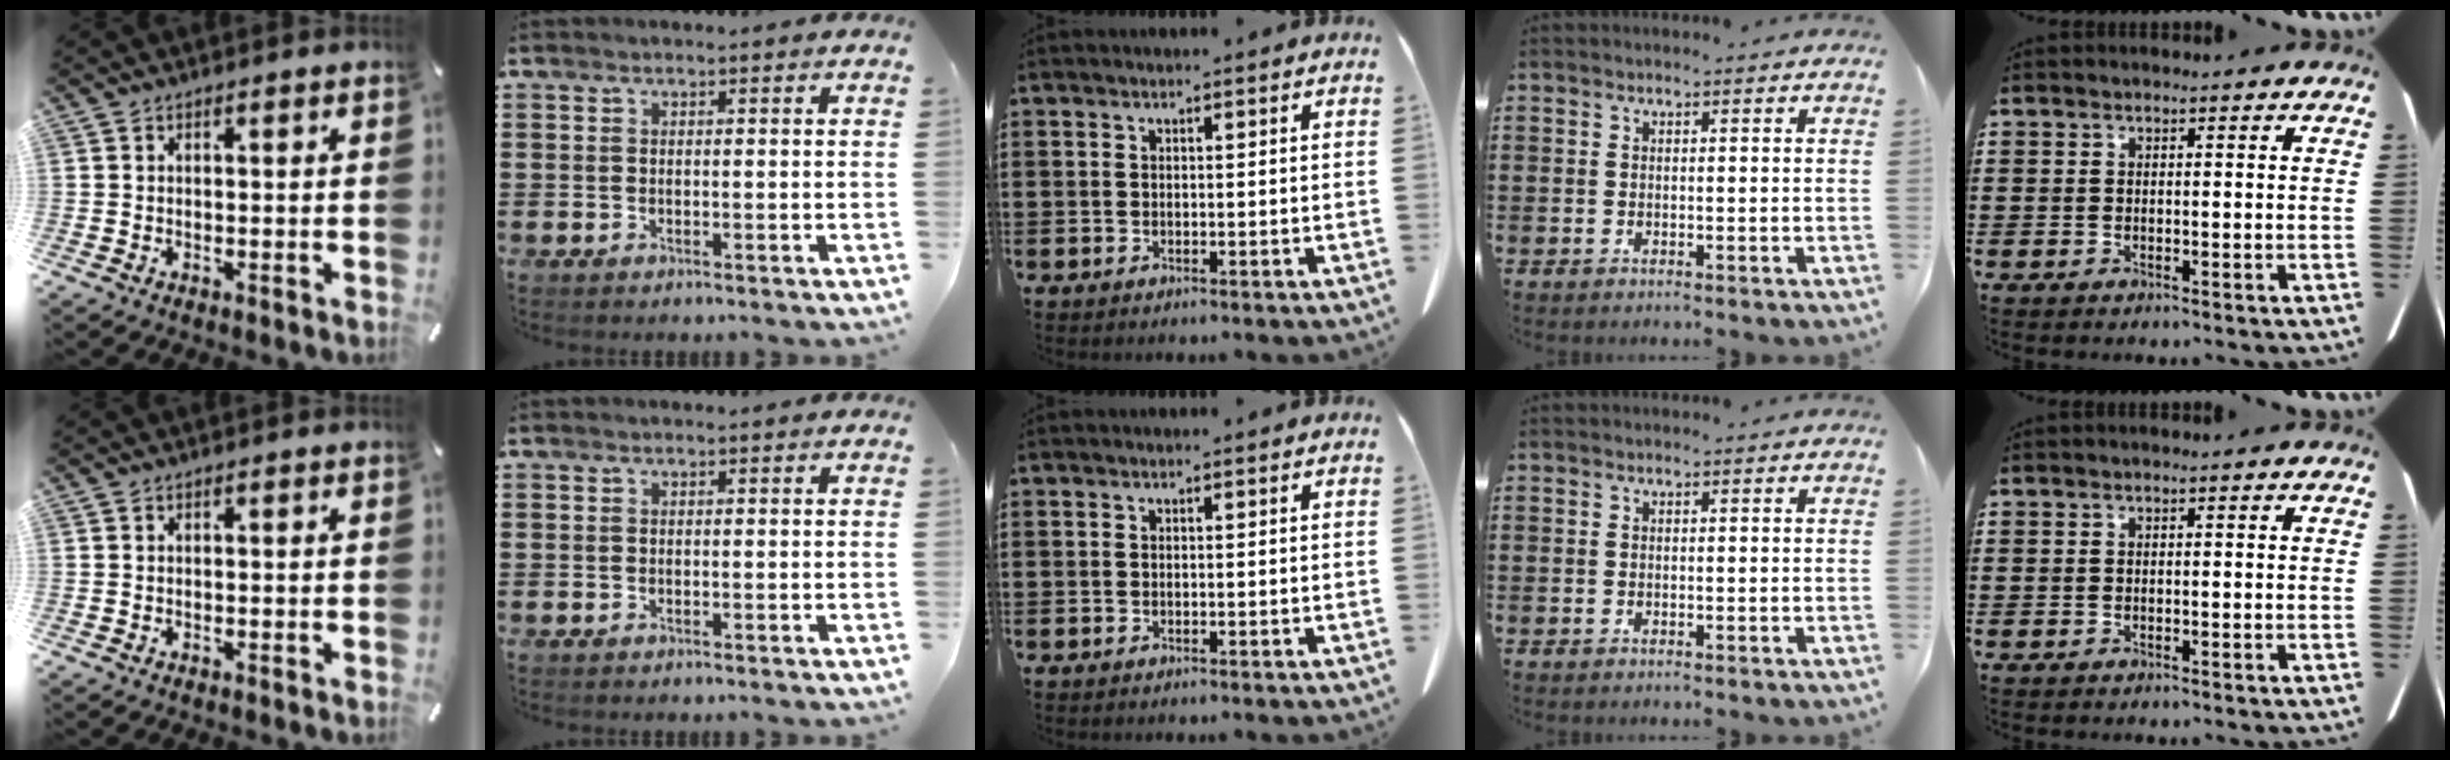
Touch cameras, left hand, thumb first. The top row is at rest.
{}